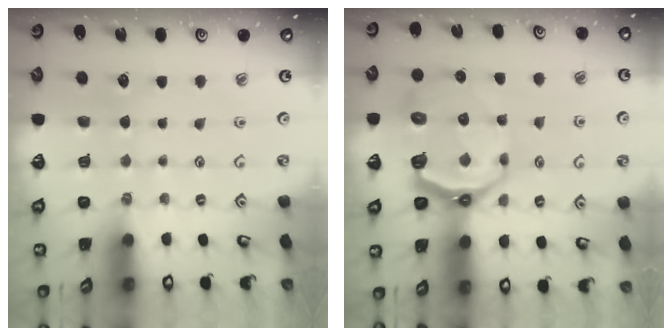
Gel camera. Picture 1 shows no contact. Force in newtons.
{"total": 10.0, "press": 8.7, "slide": 5.0}